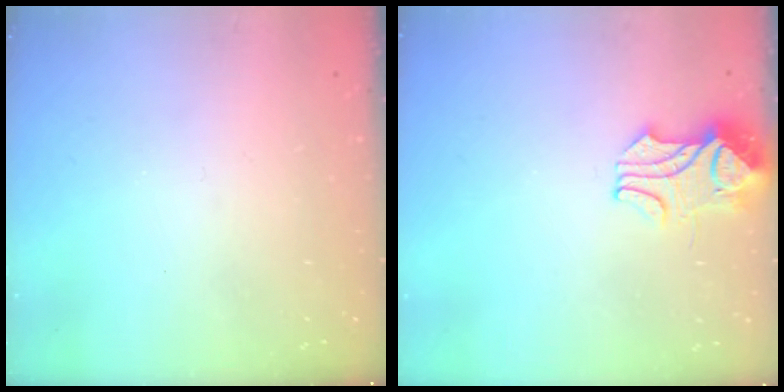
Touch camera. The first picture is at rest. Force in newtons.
{"total": 2.1, "press": 1.9, "slide": 0.9}